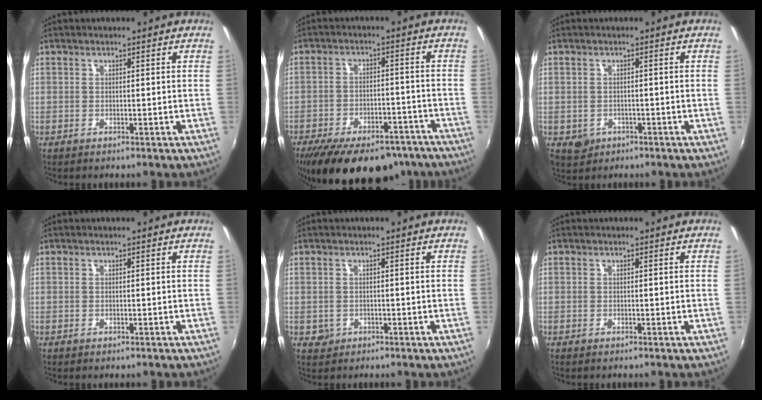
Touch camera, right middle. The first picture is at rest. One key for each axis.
{"total": 21.7, "fx": -16.6, "fy": 9.3, "fz": 10.4, "tx": -0.202, "ty": -0.010, "tz": -0.222}
{"total": 3.2, "fx": -1.1, "fy": 2.9, "fz": 1.0, "tx": -0.026, "ty": -0.004, "tz": -0.010}
{"total": 0.0}
{"total": 1.8, "fx": -0.5, "fy": 1.7, "fz": 0.3, "tx": -0.007, "ty": -0.003, "tz": -0.004}
{"total": 0.0}